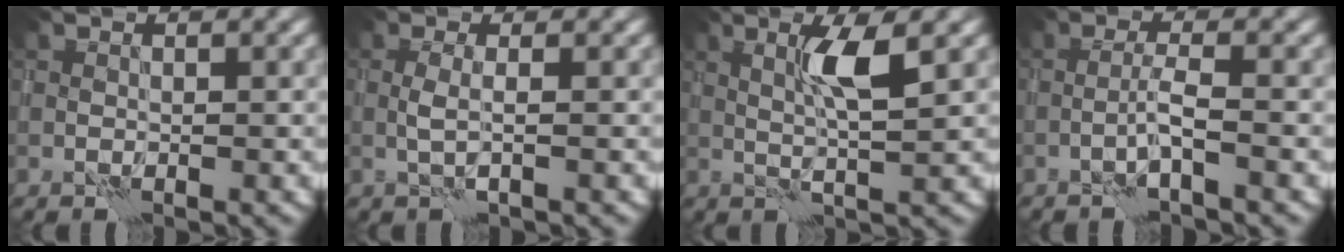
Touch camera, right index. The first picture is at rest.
{"total": 1.2, "force": [0.1, 0.1, 1.2], "torque": [-0.021, 0.002, -0.002]}
{"total": 3.4, "force": [1.3, 0.2, 3.2], "torque": [-0.061, 0.003, 0.025]}
{"total": 1.7, "force": [-0.8, -0.1, 1.5], "torque": [-0.025, 0.012, -0.022]}